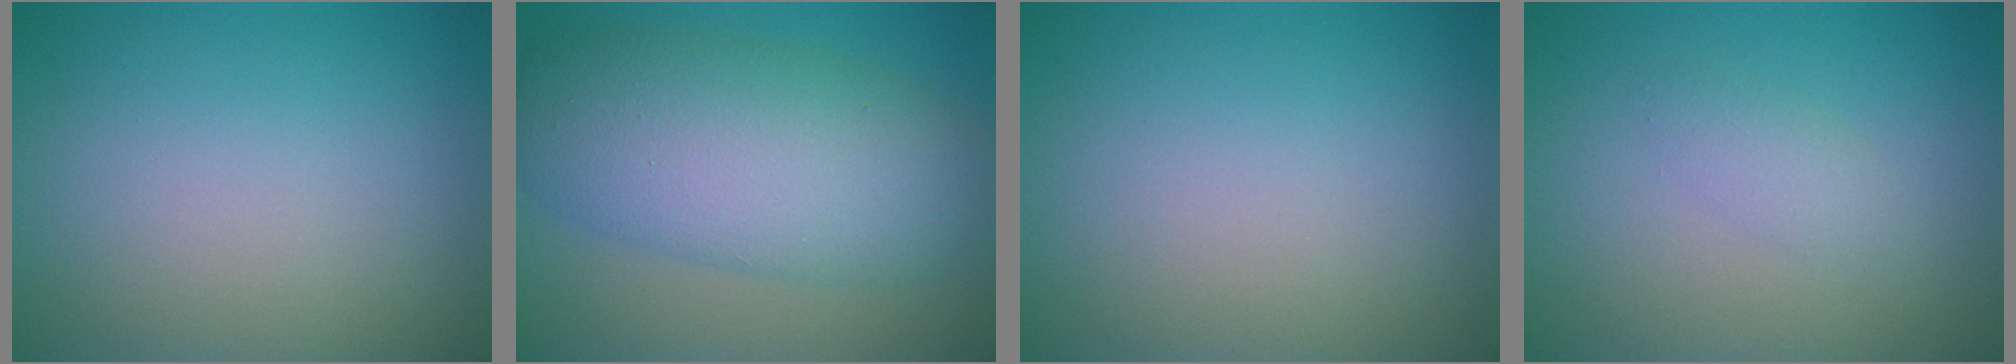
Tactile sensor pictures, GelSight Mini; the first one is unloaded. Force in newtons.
{"total": 9.6, "press": 9.6, "slide": 0.3}
{"total": 0.0}
{"total": 1.4, "press": 1.3, "slide": 0.1}